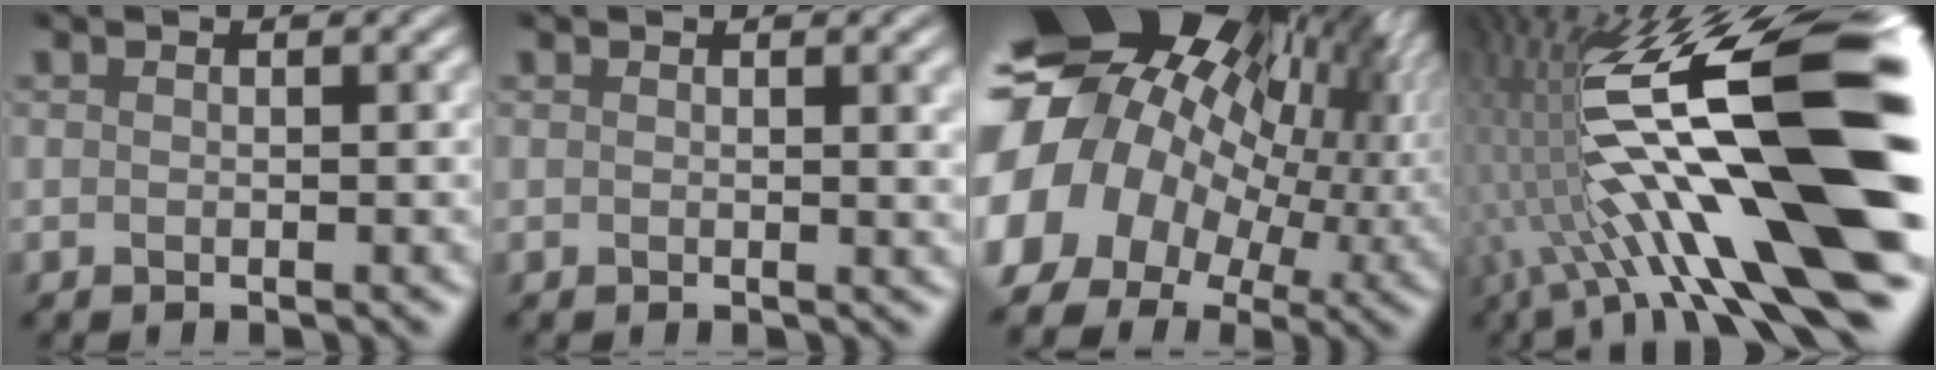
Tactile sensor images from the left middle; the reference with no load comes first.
{"total": 0.8, "force": [0.5, 0.2, 0.6], "torque": [-0.003, -0.009, 0.000]}
{"total": 16.1, "force": [3.0, 11.3, 11.0], "torque": [-0.190, 0.000, 0.068]}
{"total": 15.4, "force": [0.7, 4.0, 14.9], "torque": [-0.243, 0.024, 0.010]}